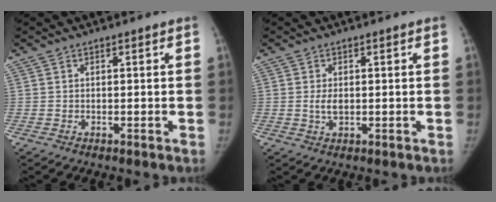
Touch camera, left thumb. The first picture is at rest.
{"total": 2.3, "force": [0.0, 1.4, 1.9], "torque": [-0.034, -0.004, 0.001]}